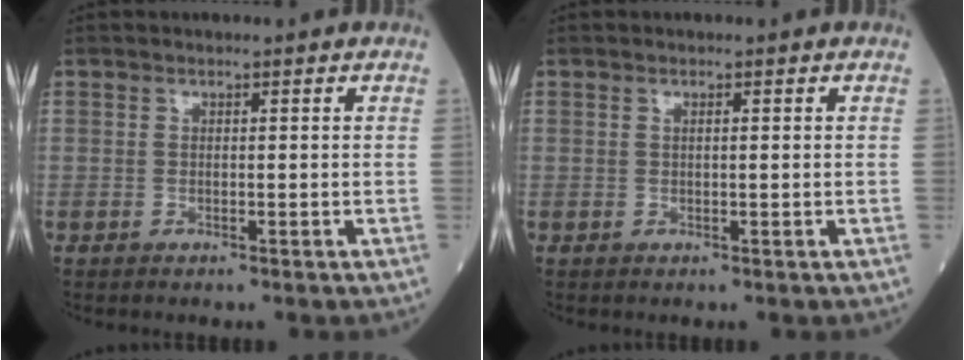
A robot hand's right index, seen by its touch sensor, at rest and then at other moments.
{"total": 0.5, "force": [0.2, 0.0, 0.5], "torque": [-0.013, 0.000, 0.004]}